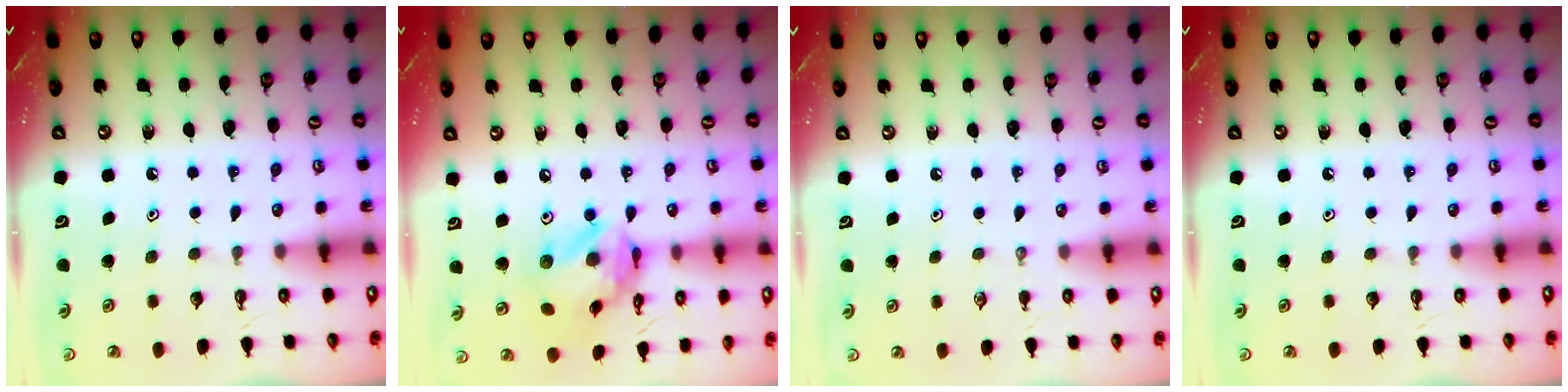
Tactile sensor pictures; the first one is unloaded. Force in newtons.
{"total": 15.7, "press": 15.6, "slide": 1.6}
{"total": 0.0}
{"total": 0.0}